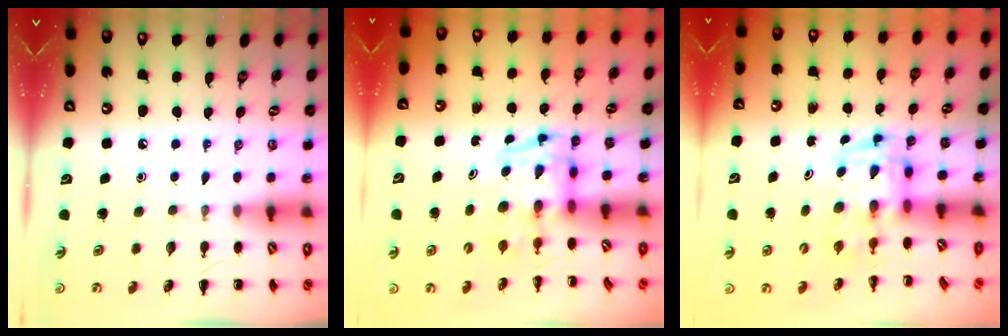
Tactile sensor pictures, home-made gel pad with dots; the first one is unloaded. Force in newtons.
{"total": 3.8, "press": 3.7, "slide": 0.5}
{"total": 2.8, "press": 2.7, "slide": 0.6}